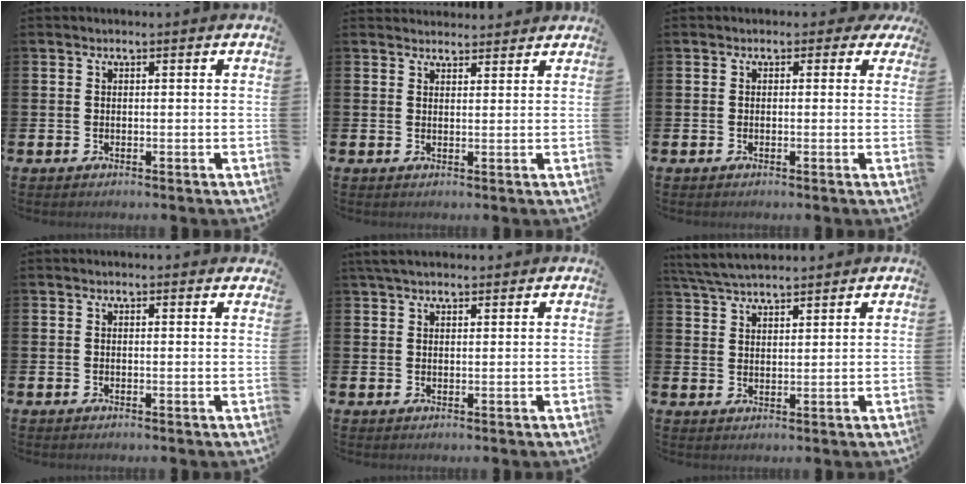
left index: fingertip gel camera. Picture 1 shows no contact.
{"total": 2.5, "force": [2.4, 0.6, -0.2], "torque": [0.007, -0.012, 0.043]}
{"total": 1.2, "force": [-0.2, 1.0, 0.5], "torque": [-0.009, 0.010, -0.008]}
{"total": 0.6, "force": [0.6, 0.0, 0.0], "torque": [0.013, -0.005, 0.009]}
{"total": 3.2, "force": [2.8, 1.1, 1.2], "torque": [-0.014, -0.005, 0.048]}
{"total": 4.8, "force": [4.6, 0.5, 0.9], "torque": [-0.038, -0.015, 0.086]}